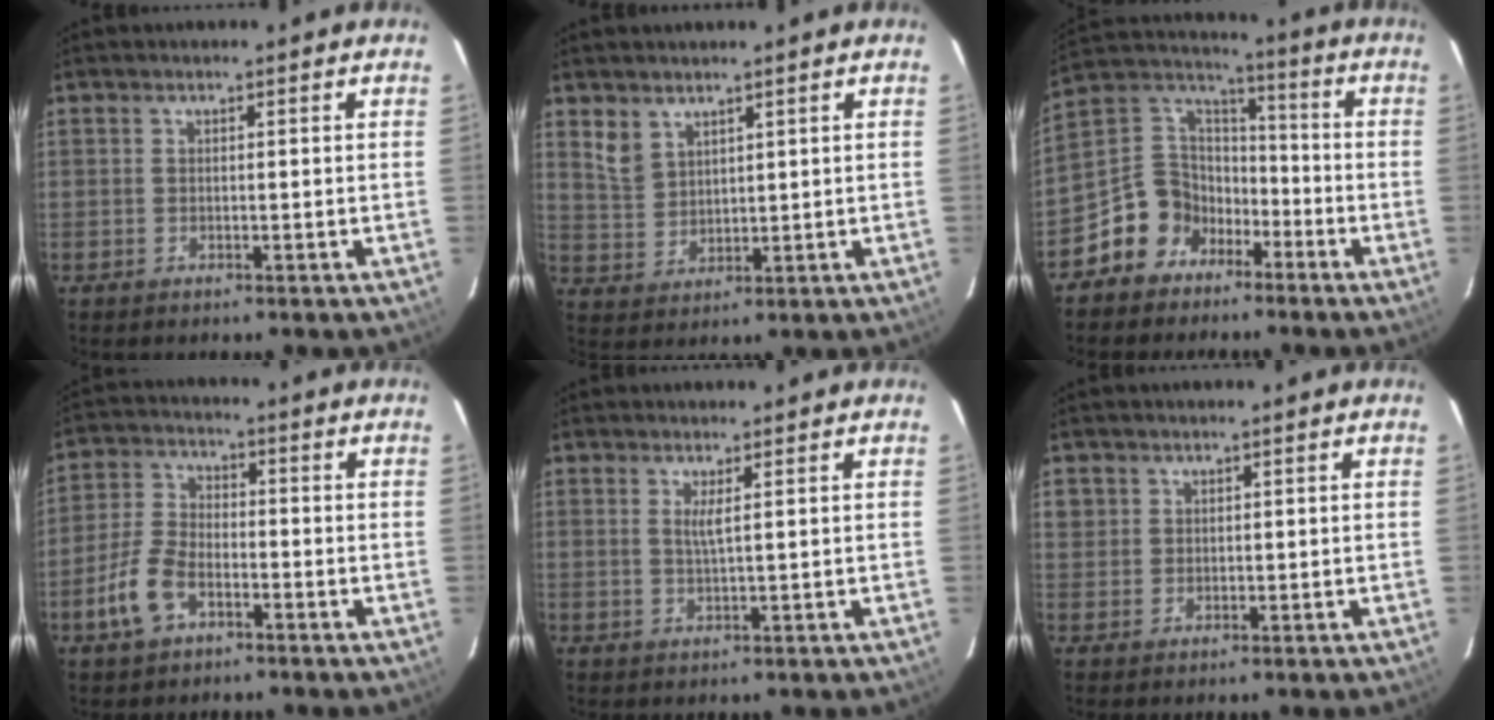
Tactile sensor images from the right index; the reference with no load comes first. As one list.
[{"total": 4.8, "force": [3.4, 2.8, 1.8], "torque": [-0.034, 0.005, 0.078]}, {"total": 11.5, "force": [-6.7, 9.1, 2.3], "torque": [-0.063, 0.054, -0.124]}, {"total": 8.3, "force": [-4.3, 4.5, 5.5], "torque": [-0.127, 0.006, -0.082]}, {"total": 1.9, "force": [0.8, -0.2, 1.8], "torque": [-0.032, -0.004, 0.013]}, {"total": 2.5, "force": [0.9, 2.3, 0.4], "torque": [-0.003, 0.005, 0.017]}]